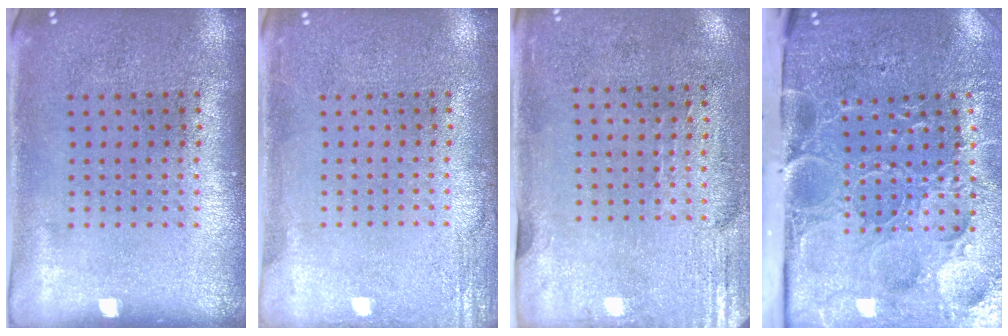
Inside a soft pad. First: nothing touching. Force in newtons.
{"total": 2.2, "press": 2.2, "slide": 0.4}
{"total": 2.9, "press": 2.4, "slide": 1.6}
{"total": 5.1, "press": 4.1, "slide": 3.0}